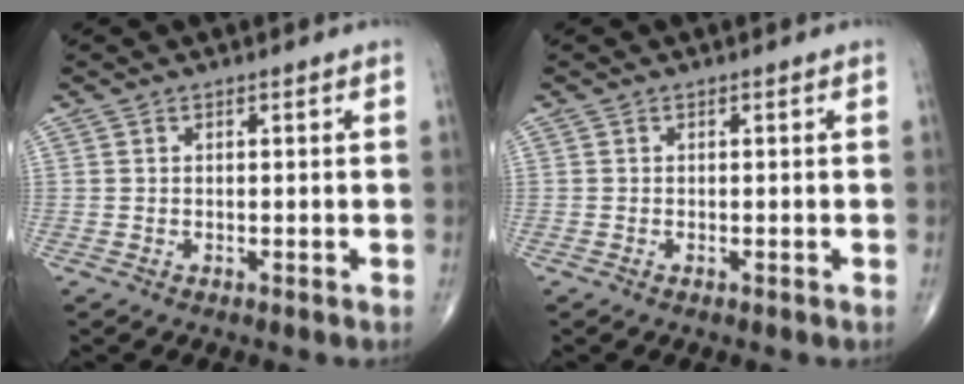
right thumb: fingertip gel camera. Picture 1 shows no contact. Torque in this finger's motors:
{"motor_torque": [-0.32, 0.09, -0.31, -0.18, -0.01]}